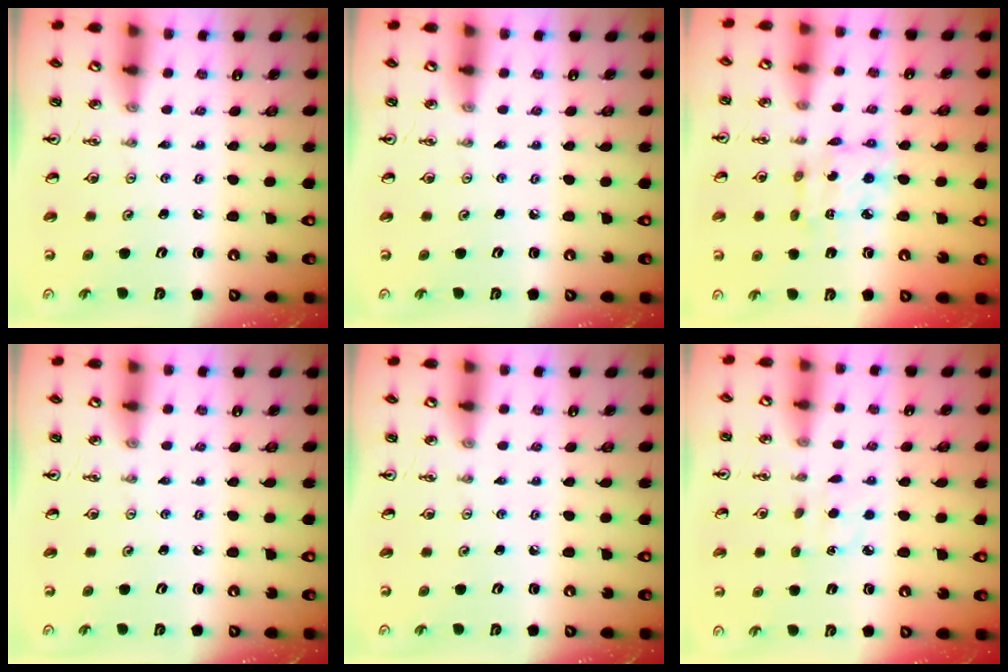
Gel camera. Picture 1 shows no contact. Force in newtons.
{"total": 0.0}
{"total": 5.2, "press": 5.2, "slide": 0.3}
{"total": 0.0}
{"total": 0.0}
{"total": 3.9, "press": 3.9, "slide": 0.6}